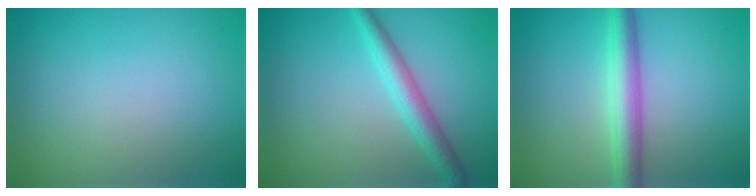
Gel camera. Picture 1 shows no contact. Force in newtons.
{"total": 3.3, "press": 3.3, "slide": 0.1}
{"total": 4.5, "press": 4.5, "slide": 0.1}